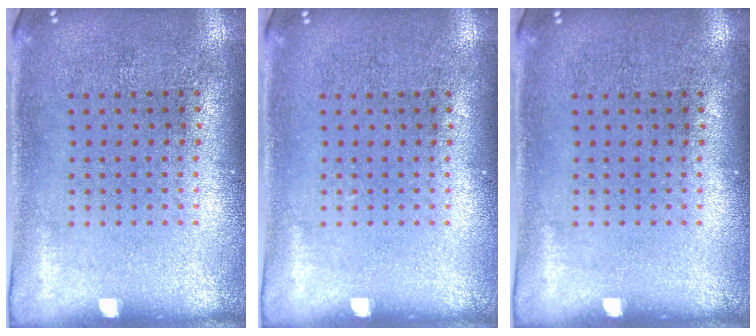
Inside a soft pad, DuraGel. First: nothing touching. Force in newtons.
{"total": 0.0}
{"total": 0.0}